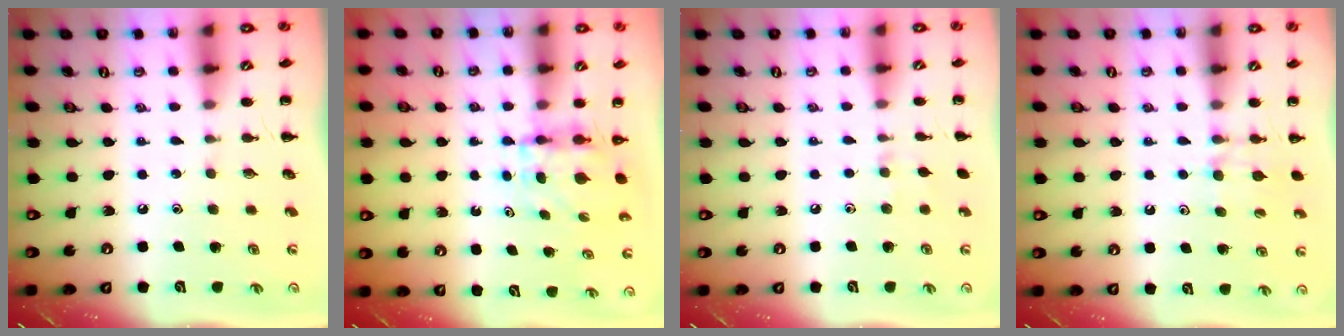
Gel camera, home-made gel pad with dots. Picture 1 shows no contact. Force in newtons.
{"total": 3.9, "press": 3.9, "slide": 0.3}
{"total": 3.5, "press": 3.3, "slide": 1.2}
{"total": 7.2, "press": 6.9, "slide": 1.9}